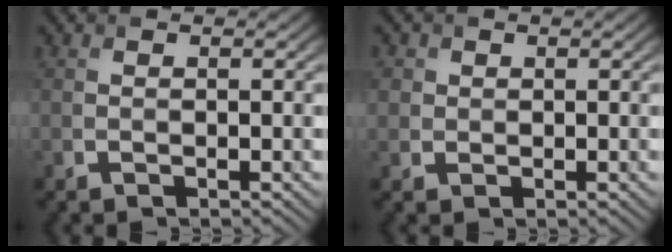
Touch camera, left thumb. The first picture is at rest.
{"total": 1.8, "force": [0.5, 1.7, 0.3], "torque": [-0.008, -0.005, 0.011]}